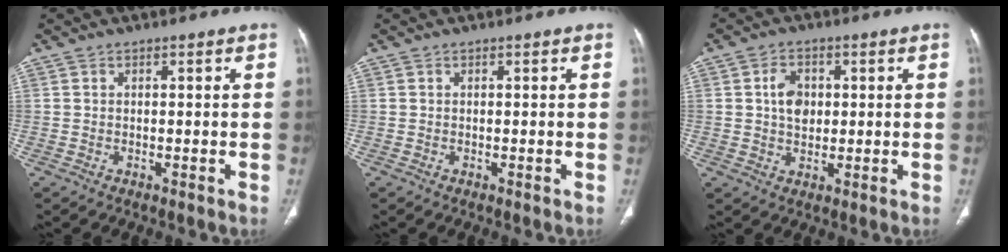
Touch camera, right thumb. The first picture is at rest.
{"total": 0.0}
{"total": 5.4, "force": [0.8, 3.9, 3.5], "torque": [-0.047, -0.001, 0.012]}